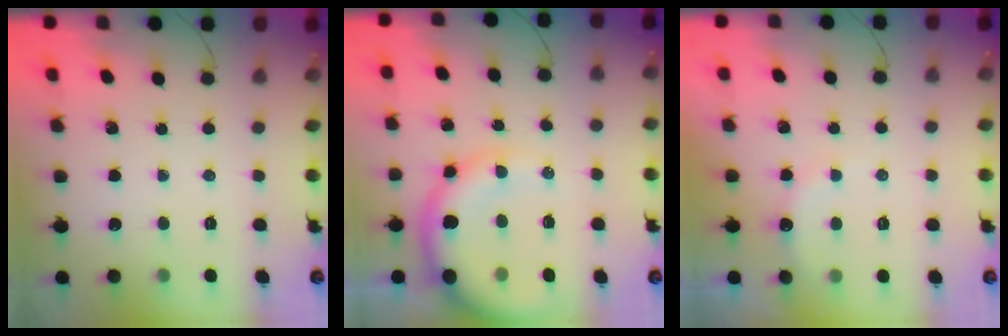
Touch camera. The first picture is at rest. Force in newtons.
{"total": 13.1, "press": 12.8, "slide": 2.6}
{"total": 6.7, "press": 6.6, "slide": 1.3}